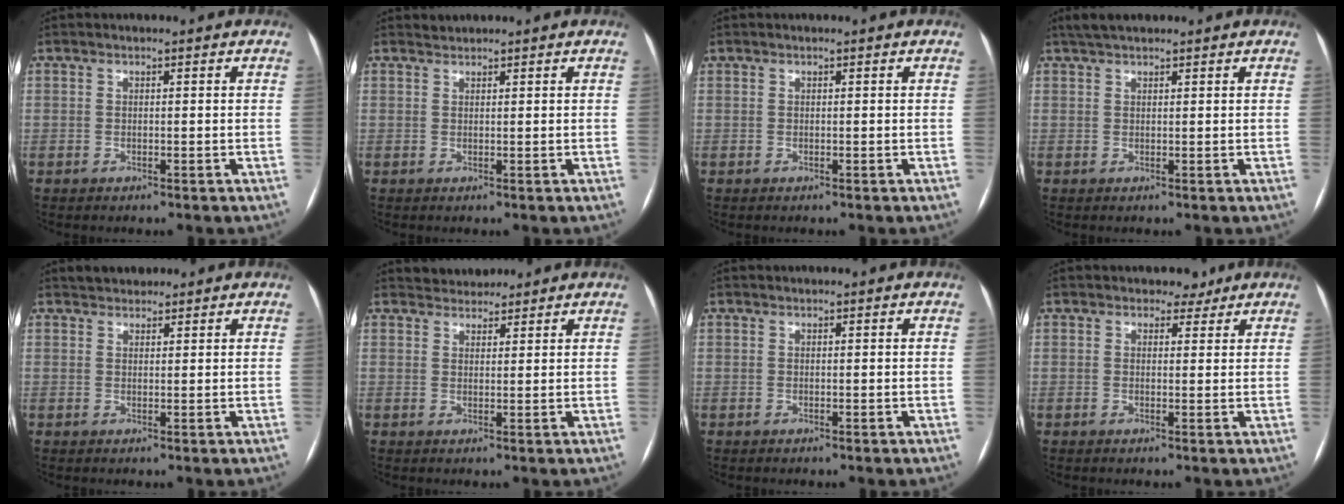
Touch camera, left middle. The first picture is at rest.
{"total": 0.8, "force": [0.7, 0.0, -0.3], "torque": [-0.003, 0.005, 0.015]}
{"total": 0.0}
{"total": 3.3, "force": [2.7, 0.9, 1.7], "torque": [-0.031, 0.023, 0.050]}
{"total": 2.4, "force": [2.1, 1.1, 0.3], "torque": [-0.004, 0.017, 0.033]}
{"total": 3.5, "force": [3.2, 1.3, 0.1], "torque": [0.002, 0.020, 0.051]}
{"total": 0.0}
{"total": 2.4, "force": [1.8, 1.5, 0.4], "torque": [0.002, 0.003, 0.021]}